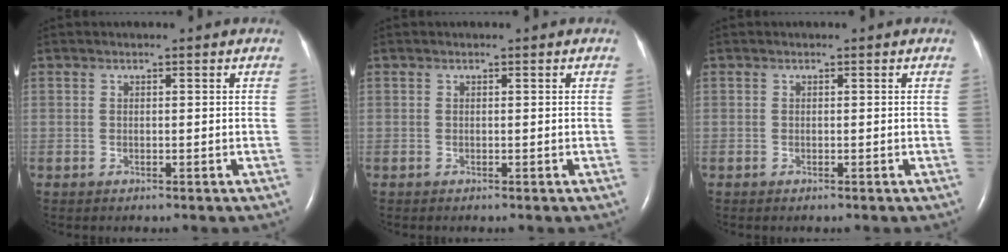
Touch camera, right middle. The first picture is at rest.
{"total": 0.0}
{"total": 0.0}